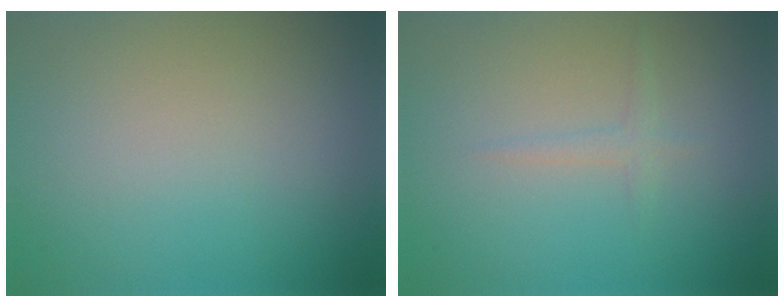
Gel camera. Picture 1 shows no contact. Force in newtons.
{"total": 1.1, "press": 1.1, "slide": 0.0}